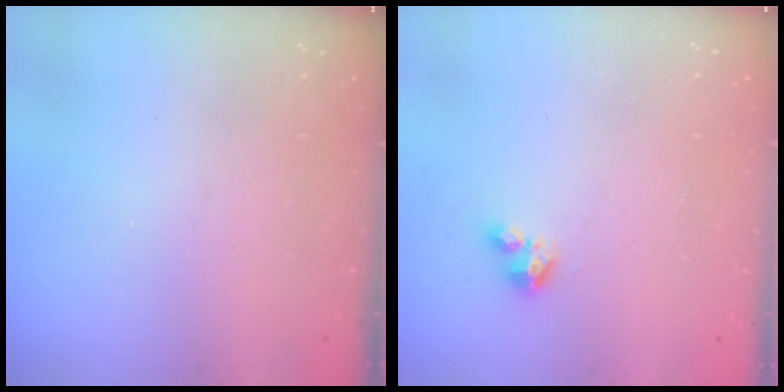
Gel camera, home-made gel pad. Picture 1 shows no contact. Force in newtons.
{"total": 2.8, "press": 2.8, "slide": 0.2}